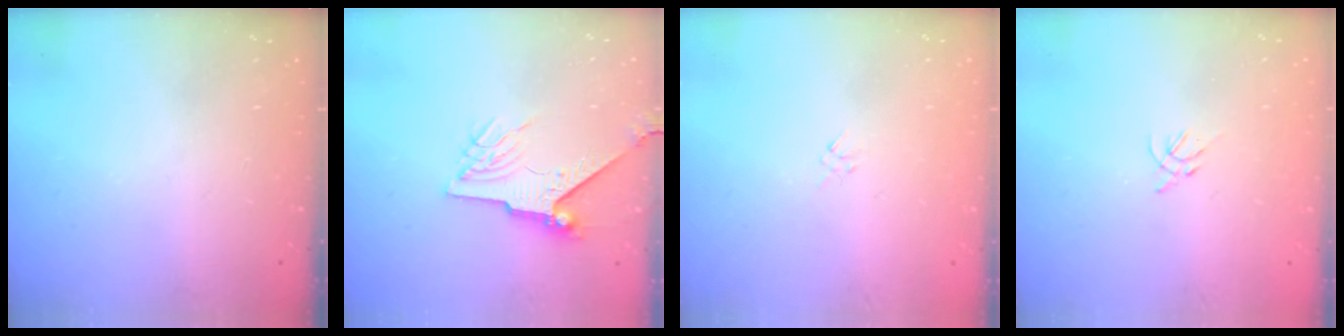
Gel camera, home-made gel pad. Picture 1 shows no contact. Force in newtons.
{"total": 7.0, "press": 6.9, "slide": 1.0}
{"total": 1.3, "press": 1.2, "slide": 0.5}
{"total": 2.3, "press": 2.2, "slide": 0.6}